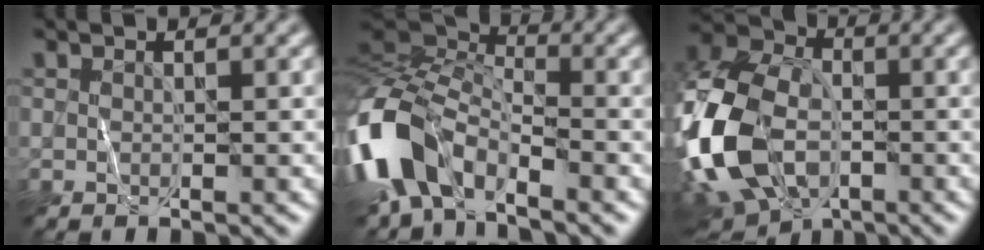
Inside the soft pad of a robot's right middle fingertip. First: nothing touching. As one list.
[{"total": 9.8, "force": [-5.2, 5.4, 6.2], "torque": [-0.136, -0.006, -0.118]}, {"total": 15.9, "force": [-4.3, 10.6, 11.1], "torque": [-0.270, -0.028, -0.085]}]